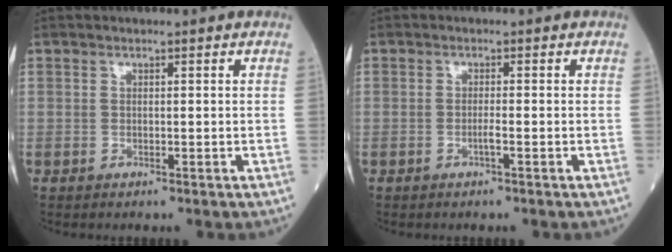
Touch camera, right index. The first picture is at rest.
{"total": 1.4, "force": [-0.6, -0.1, 1.3], "torque": [-0.026, -0.001, -0.011]}